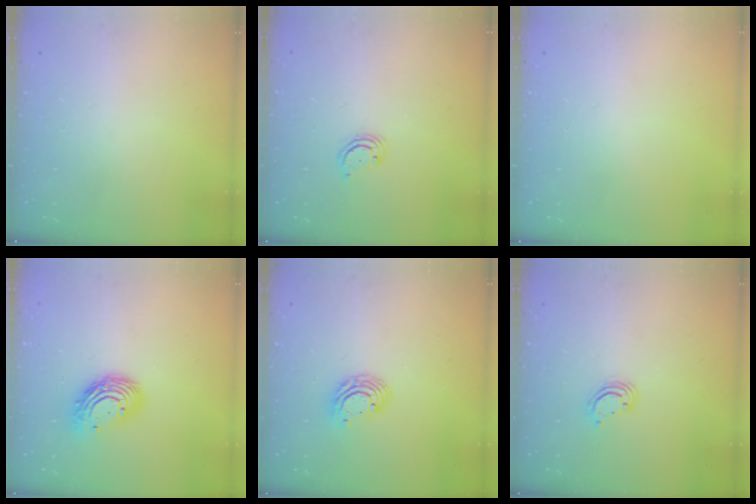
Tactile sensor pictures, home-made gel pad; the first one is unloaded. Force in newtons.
{"total": 2.9, "press": 2.9, "slide": 0.2}
{"total": 0.0}
{"total": 12.1, "press": 12.0, "slide": 1.1}
{"total": 7.6, "press": 7.5, "slide": 1.2}
{"total": 3.6, "press": 3.6, "slide": 0.3}